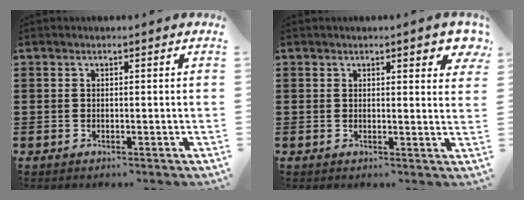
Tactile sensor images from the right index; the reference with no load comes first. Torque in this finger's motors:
{"motor_torque": [0.17, -0.11, 0.23, 0.03]}